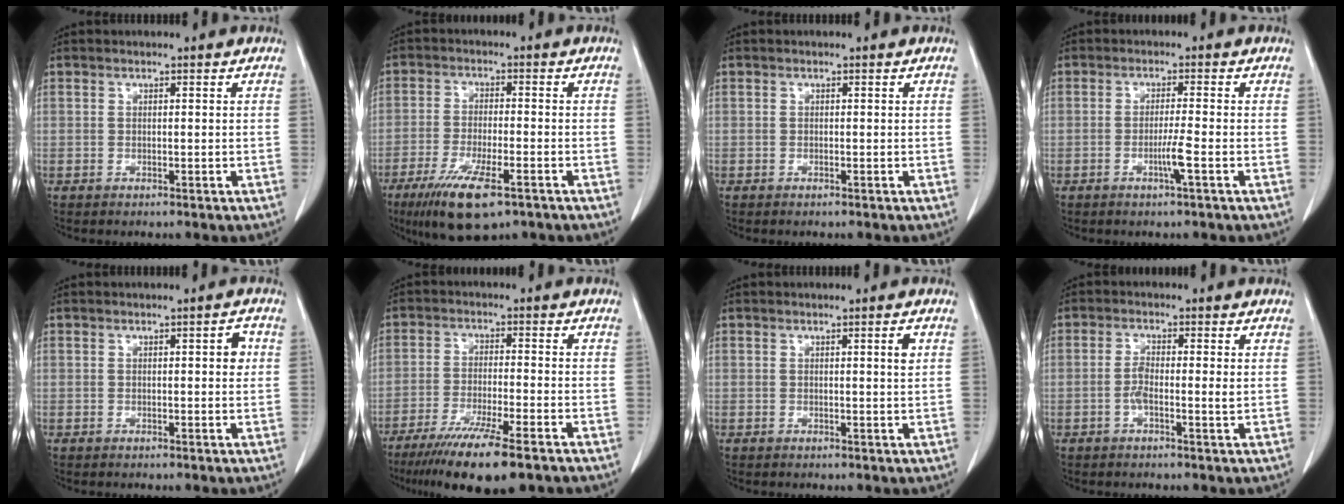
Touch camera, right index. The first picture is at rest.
{"total": 10.4, "force": [-6.2, 2.3, 8.0], "torque": [-0.147, -0.023, -0.100]}
{"total": 0.0}
{"total": 3.1, "force": [-1.2, -0.6, 2.8], "torque": [-0.053, -0.006, -0.024]}
{"total": 2.0, "force": [0.3, 0.6, 1.8], "torque": [-0.020, 0.004, 0.004]}
{"total": 12.2, "force": [-8.7, 0.9, 8.5], "torque": [-0.140, -0.031, -0.138]}
{"total": 1.5, "force": [0.5, -0.1, 1.4], "torque": [-0.021, -0.001, 0.007]}
{"total": 3.2, "force": [-0.5, 0.4, 3.1], "torque": [-0.060, 0.003, -0.012]}